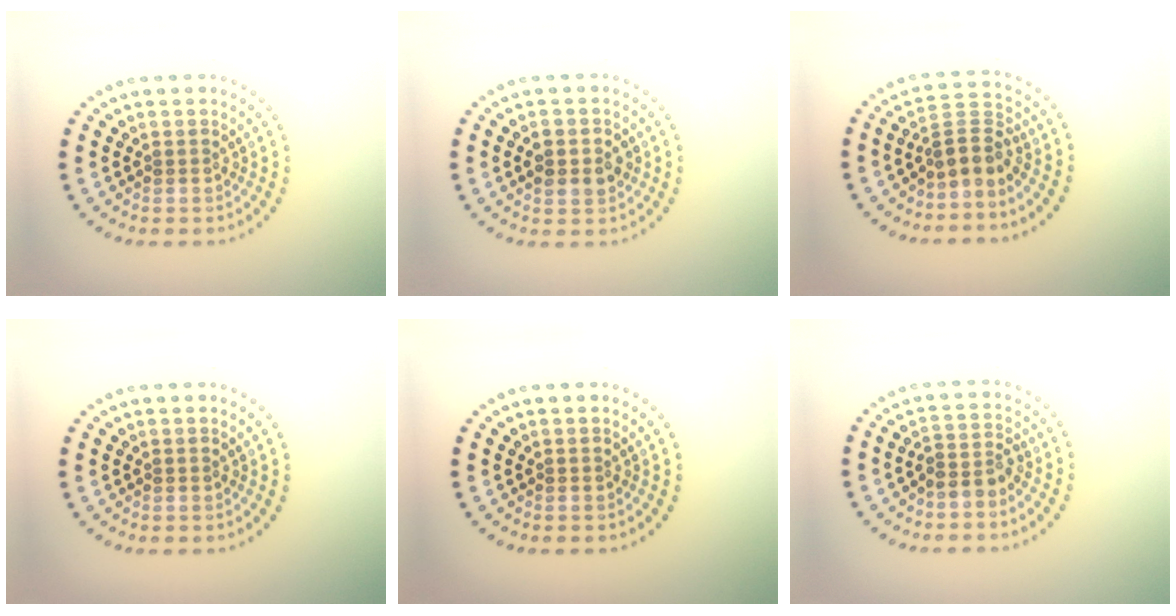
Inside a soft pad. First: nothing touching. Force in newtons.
{"total": 2.8, "press": 2.8, "slide": 0.1}
{"total": 2.8, "press": 1.9, "slide": 2.1}
{"total": 0.0}
{"total": 0.0}
{"total": 2.4, "press": 1.9, "slide": 1.5}